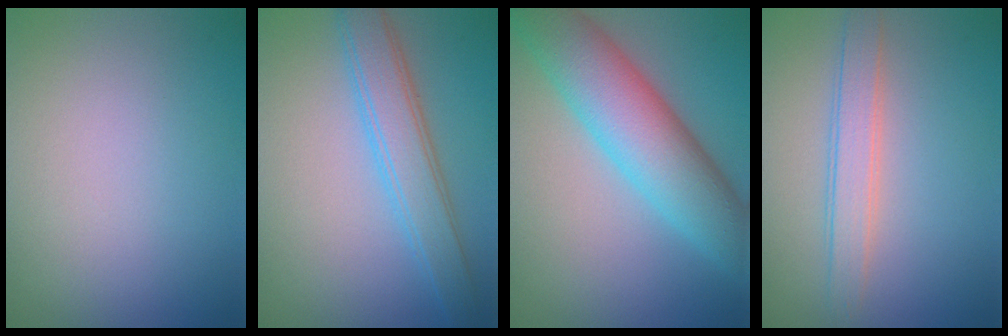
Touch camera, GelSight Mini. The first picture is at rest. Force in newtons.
{"total": 4.3, "press": 4.3, "slide": 0.1}
{"total": 8.8, "press": 8.8, "slide": 0.0}
{"total": 2.6, "press": 2.6, "slide": 0.0}